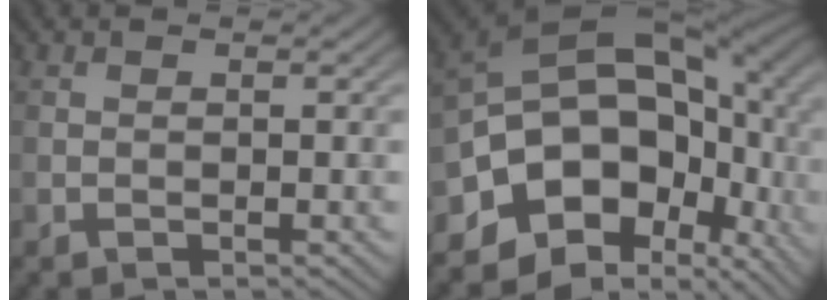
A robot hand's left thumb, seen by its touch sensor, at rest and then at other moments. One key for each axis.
{"total": 19.3, "fx": -3.0, "fy": 13.1, "fz": 13.8, "tx": -0.226, "ty": -0.040, "tz": -0.011}